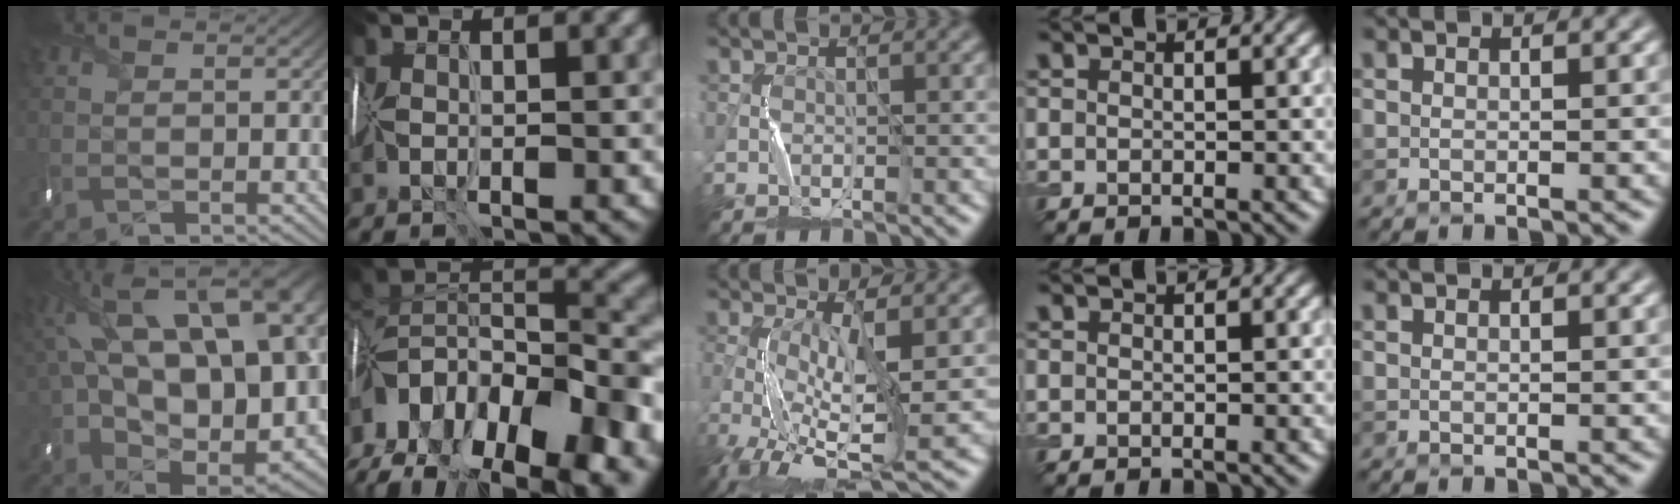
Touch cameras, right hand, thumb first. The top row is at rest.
{"thumb": {"total": 22.1, "force": [5.8, 12.8, 17.1], "torque": [-0.315, 0.010, 0.139]}, "index": {"total": 15.1, "force": [-6.5, 8.2, 10.9], "torque": [-0.196, 0.012, -0.094]}, "middle": {"total": 6.5, "force": [-2.1, 1.4, 5.9], "torque": [-0.120, -0.009, -0.042]}}